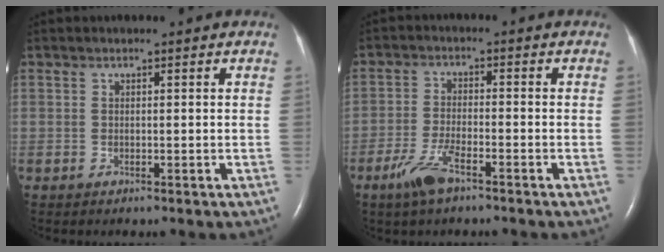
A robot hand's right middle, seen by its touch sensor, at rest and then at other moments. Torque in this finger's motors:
{"motor_torque": [0.52, -0.57, 0.19, 0.09]}